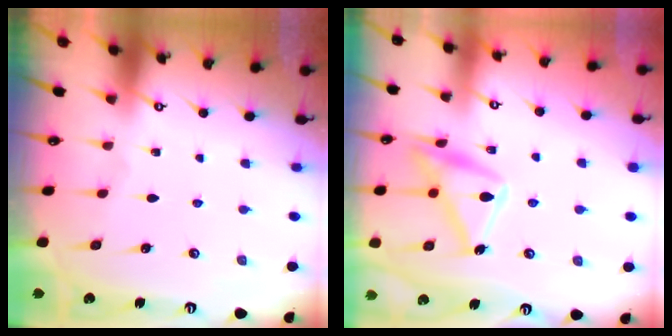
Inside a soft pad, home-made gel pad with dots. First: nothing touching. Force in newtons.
{"total": 16.2, "press": 16.2, "slide": 1.0}